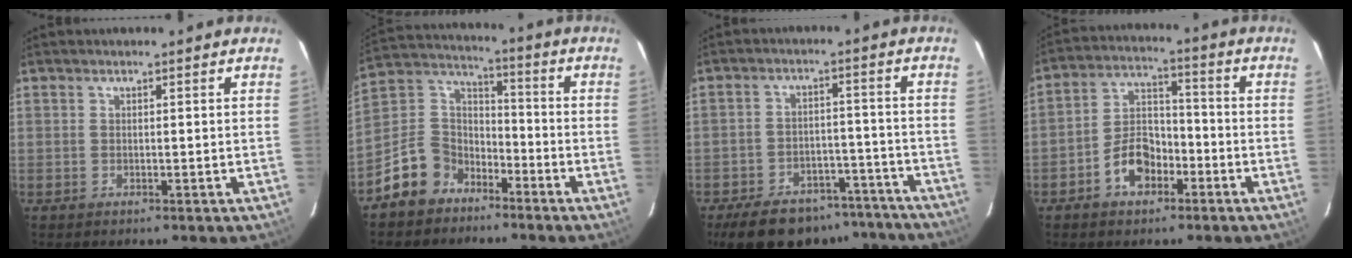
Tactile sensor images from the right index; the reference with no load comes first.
{"total": 11.2, "force": [-7.3, 8.0, 3.0], "torque": [-0.083, 0.046, -0.131]}
{"total": 19.1, "force": [-15.6, 8.2, 7.4], "torque": [-0.152, 0.023, -0.198]}
{"total": 8.6, "force": [-4.4, 5.5, 5.0], "torque": [-0.094, 0.026, -0.071]}